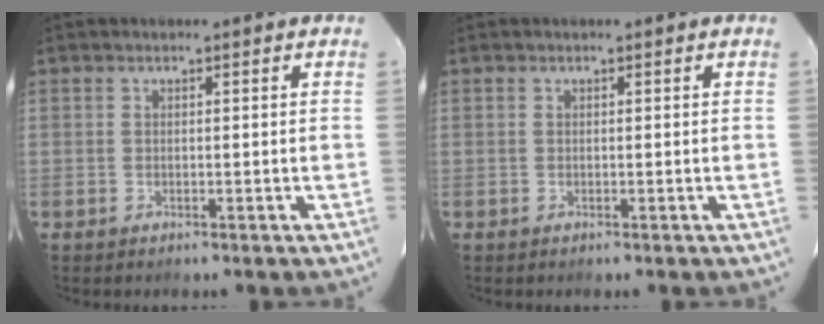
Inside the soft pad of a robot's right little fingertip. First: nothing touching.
{"total": 0.0}